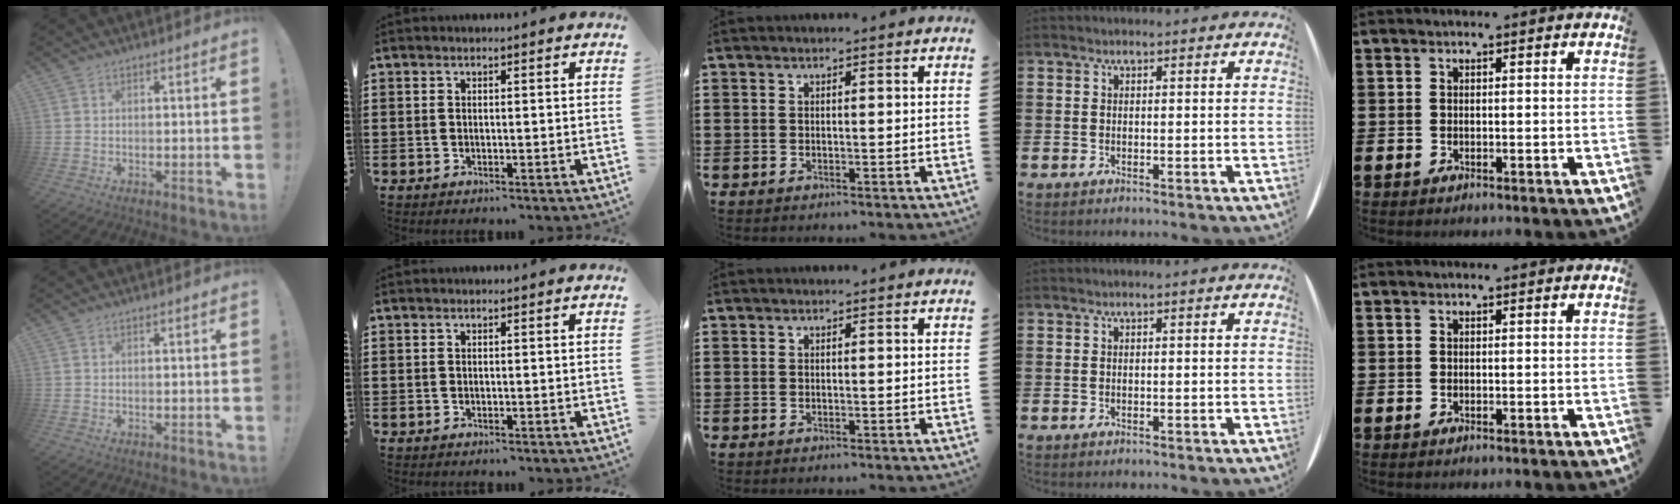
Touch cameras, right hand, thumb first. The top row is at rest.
{}